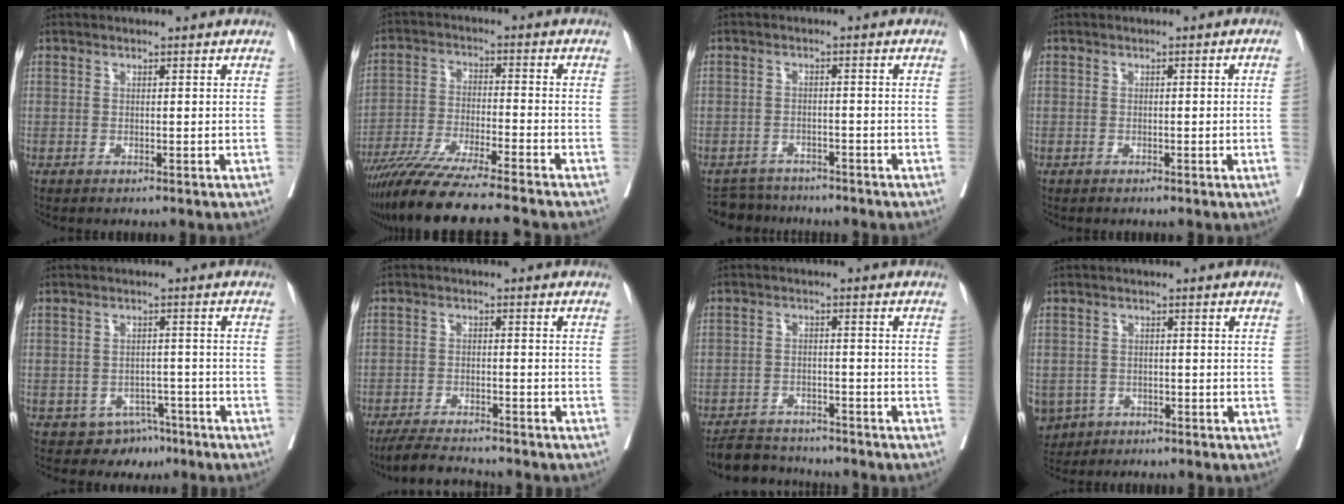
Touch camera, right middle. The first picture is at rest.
{"total": 14.7, "force": [-12.6, -1.1, 7.6], "torque": [-0.123, -0.037, -0.210]}
{"total": 4.3, "force": [-4.2, 1.0, -0.6], "torque": [0.011, 0.000, -0.067]}
{"total": 1.3, "force": [-0.1, -0.5, 1.2], "torque": [-0.021, 0.006, -0.001]}
{"total": 4.4, "force": [-3.2, 3.0, 0.4], "torque": [0.009, 0.009, -0.040]}
{"total": 6.6, "force": [-6.2, 0.3, 2.2], "torque": [-0.038, -0.018, -0.105]}
{"total": 6.7, "force": [-6.4, 1.4, 0.9], "torque": [-0.013, 0.001, -0.102]}
{"total": 7.5, "force": [-3.8, 6.1, 2.2], "torque": [-0.066, -0.003, -0.057]}